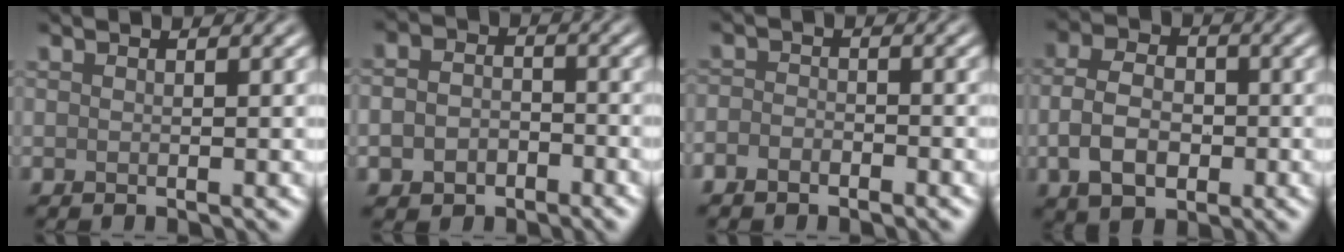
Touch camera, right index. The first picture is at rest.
{"total": 4.4, "force": [-1.9, 3.4, 2.2], "torque": [-0.029, -0.010, -0.035]}
{"total": 1.9, "force": [-1.3, 1.1, 0.8], "torque": [-0.014, 0.001, -0.031]}
{"total": 5.4, "force": [-0.9, 3.8, 3.8], "torque": [-0.079, 0.001, -0.023]}